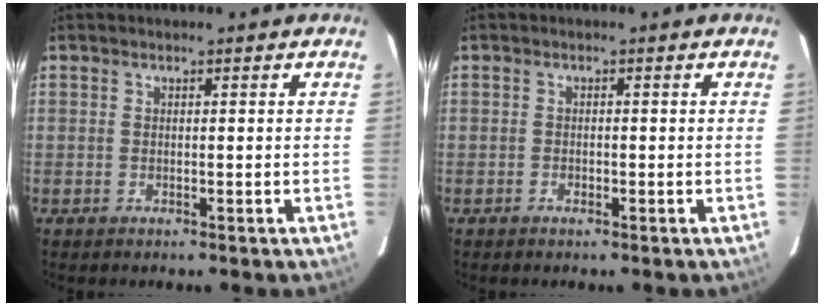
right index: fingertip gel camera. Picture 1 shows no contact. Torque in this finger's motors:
{"motor_torque": [-0.07, 0.01, -0.04, 0.00]}